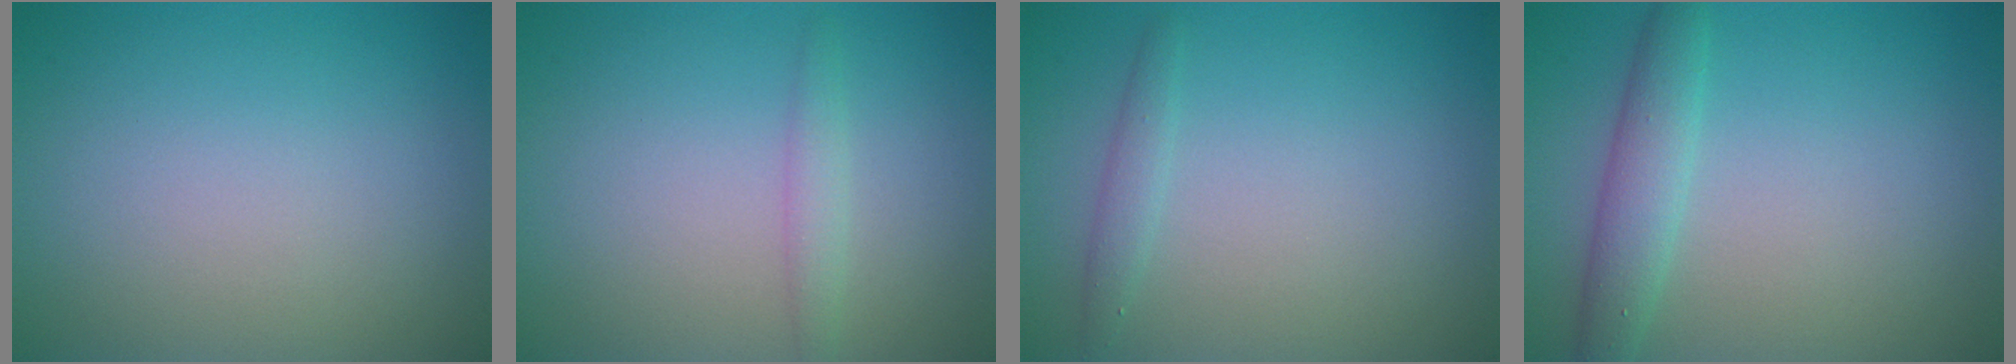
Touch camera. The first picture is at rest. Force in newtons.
{"total": 1.3, "press": 1.3, "slide": 0.1}
{"total": 1.1, "press": 1.1, "slide": 0.0}
{"total": 2.9, "press": 2.9, "slide": 0.2}